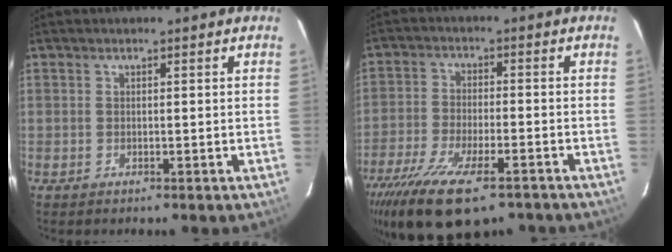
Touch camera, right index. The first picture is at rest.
{"total": 17.4, "force": [-12.0, 6.0, 11.0], "torque": [-0.229, -0.051, -0.205]}